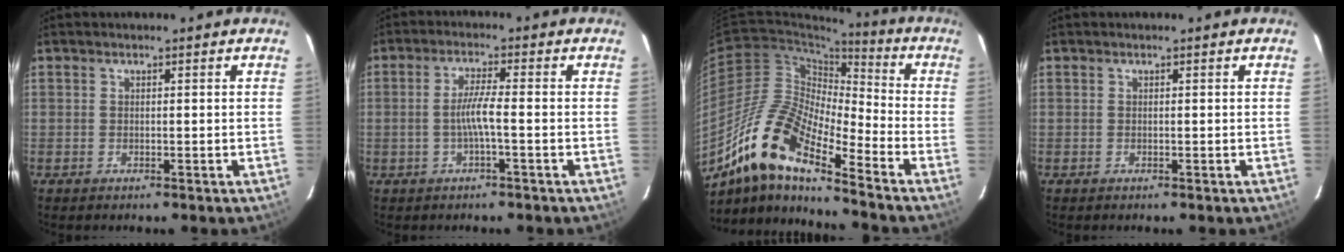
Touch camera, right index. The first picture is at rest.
{"total": 4.1, "force": [-1.2, -0.3, 3.9], "torque": [-0.080, 0.001, -0.020]}
{"total": 16.5, "force": [-11.4, 3.7, 11.4], "torque": [-0.199, -0.007, -0.236]}
{"total": 0.0}